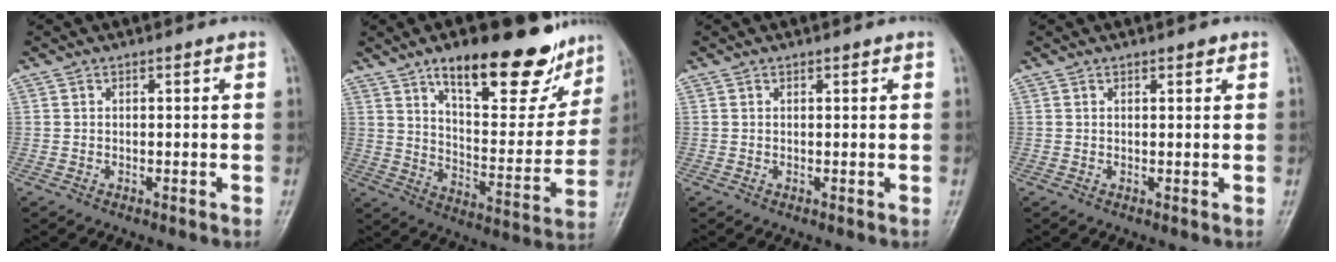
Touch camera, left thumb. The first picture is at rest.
{"total": 22.5, "force": [14.8, 8.4, 14.7], "torque": [-0.156, -0.068, 0.225]}
{"total": 0.5, "force": [0.4, 0.2, 0.3], "torque": [-0.005, -0.002, 0.005]}
{"total": 1.1, "force": [0.8, 0.4, 0.7], "torque": [-0.005, -0.003, 0.010]}